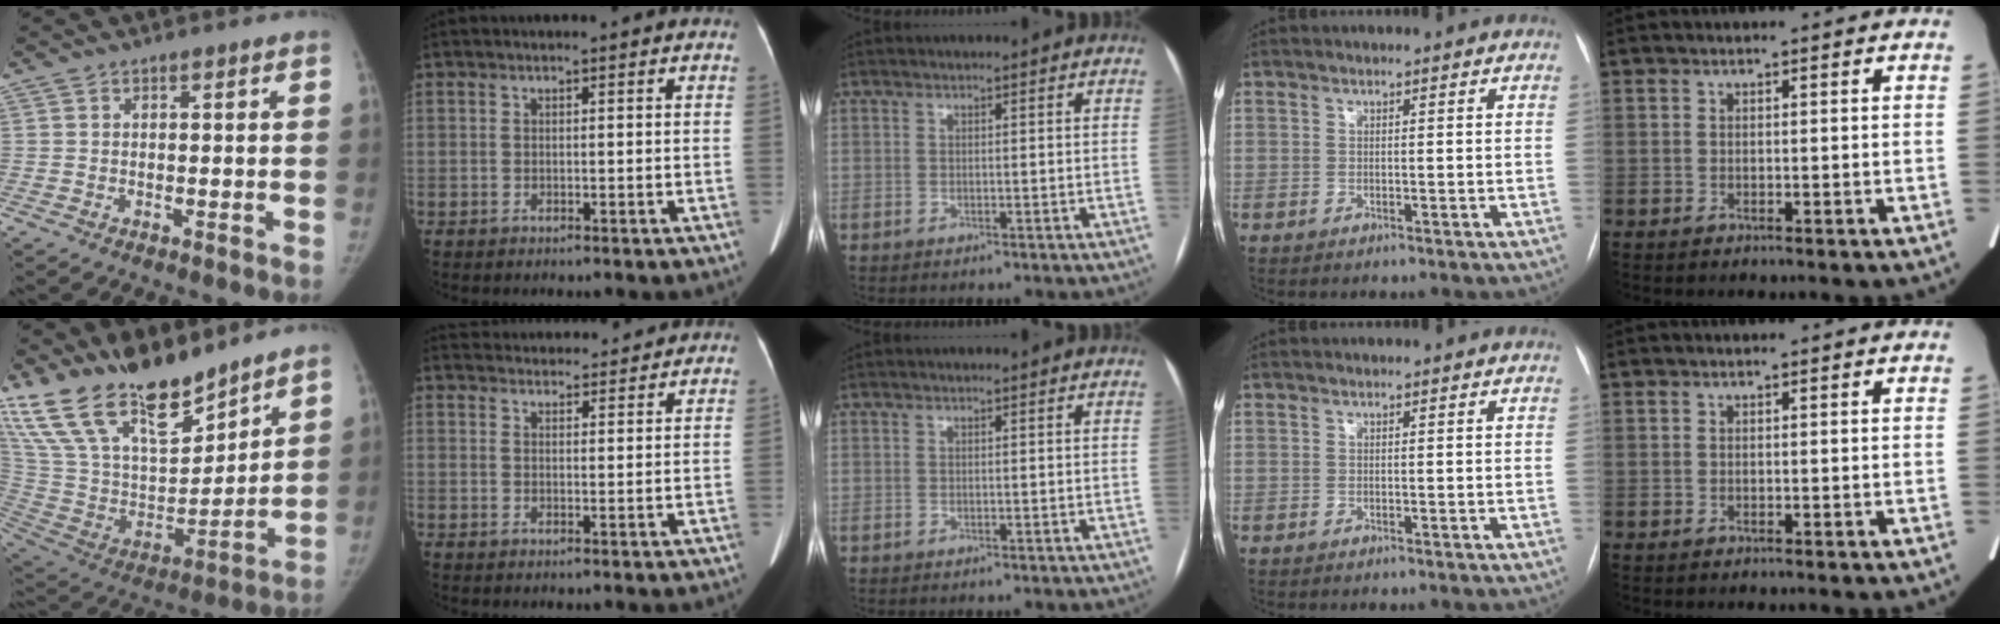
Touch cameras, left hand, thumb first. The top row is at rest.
{"thumb": {"total": 26.1, "force": [20.9, 9.7, 12.4], "torque": [-0.215, -0.089, 0.386]}, "index": {"total": 12.0, "force": [11.6, 2.2, 2.2], "torque": [-0.027, 0.034, 0.155]}}